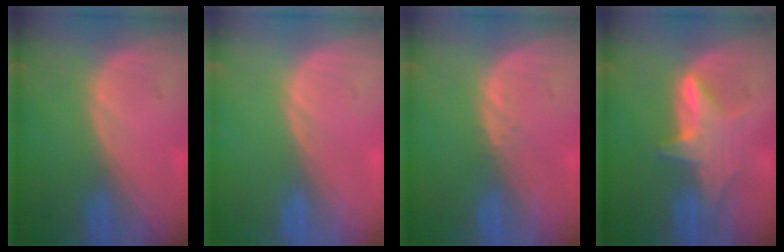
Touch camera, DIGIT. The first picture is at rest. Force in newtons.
{"total": 0.0}
{"total": 0.7, "press": 0.7, "slide": 0.1}
{"total": 5.9, "press": 5.8, "slide": 0.8}